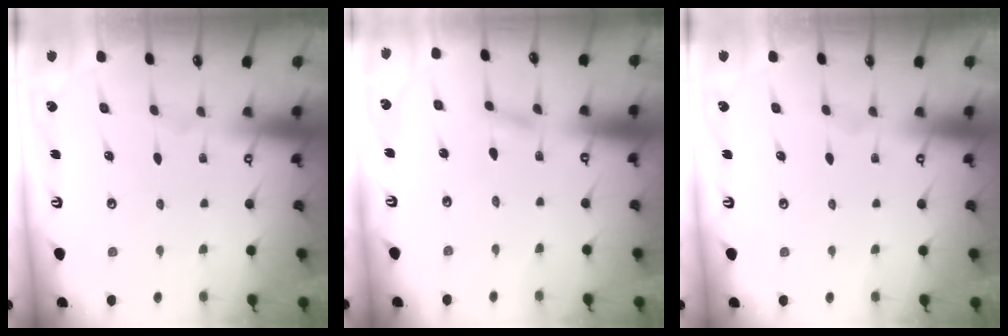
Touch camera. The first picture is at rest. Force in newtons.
{"total": 1.6, "press": 1.6, "slide": 0.2}
{"total": 0.0}